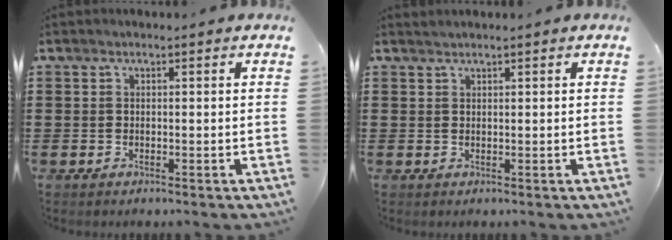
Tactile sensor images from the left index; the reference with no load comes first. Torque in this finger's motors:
{"motor_torque": [0.02, 0.04, -0.07, 0.01]}